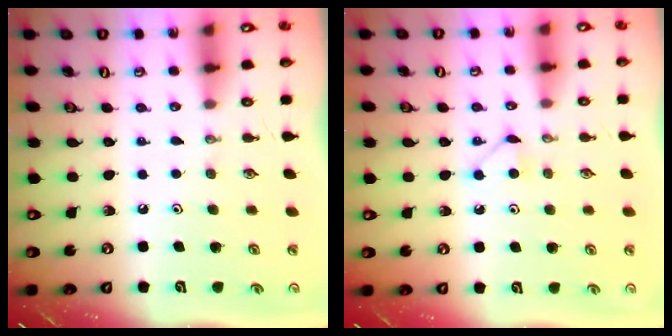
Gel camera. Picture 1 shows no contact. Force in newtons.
{"total": 4.3, "press": 4.3, "slide": 0.5}